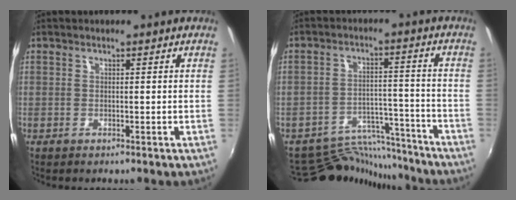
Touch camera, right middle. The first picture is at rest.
{"total": 12.0, "force": [-11.6, 3.0, 1.0], "torque": [-0.027, 0.032, -0.173]}